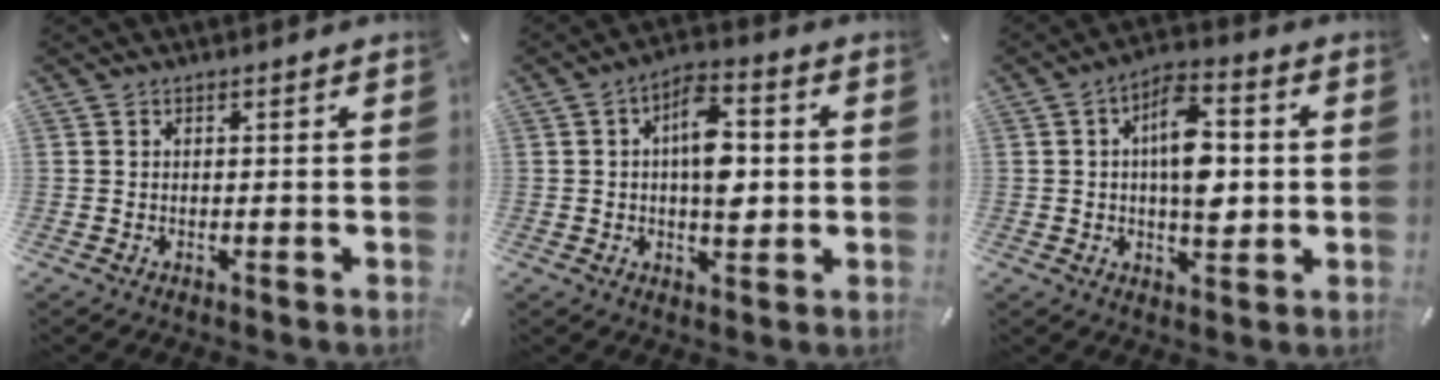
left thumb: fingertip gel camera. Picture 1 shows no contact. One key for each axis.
{"total": 10.9, "fx": 0.7, "fy": 6.2, "fz": 8.9, "tx": -0.119, "ty": -0.001, "tz": 0.008}
{"total": 12.3, "fx": 0.9, "fy": 6.7, "fz": 10.2, "tx": -0.157, "ty": -0.001, "tz": 0.013}